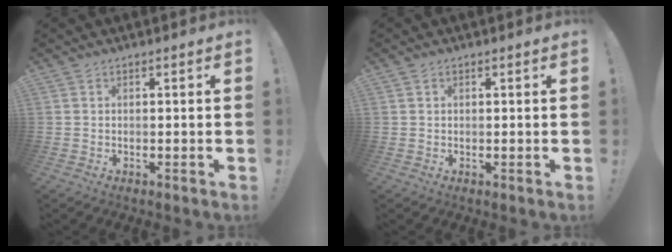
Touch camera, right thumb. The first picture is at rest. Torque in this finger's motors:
{"motor_torque": [-0.06, -0.23, -0.19, 0.01, 0.01]}